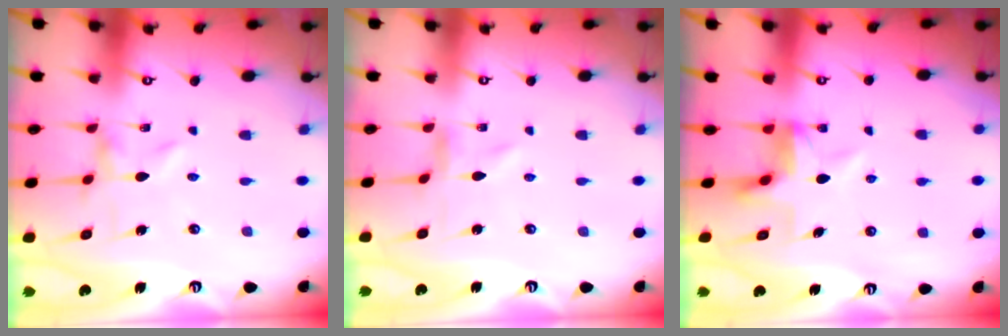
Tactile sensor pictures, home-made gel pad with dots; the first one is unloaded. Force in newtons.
{"total": 0.0}
{"total": 3.9, "press": 3.9, "slide": 0.4}